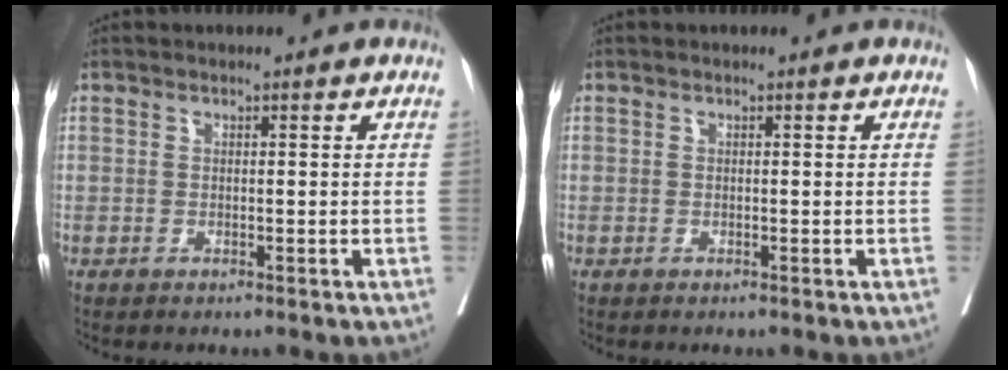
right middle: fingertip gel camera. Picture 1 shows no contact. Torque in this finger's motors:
{"motor_torque": [-0.36, -0.15, 0.02, -0.01]}